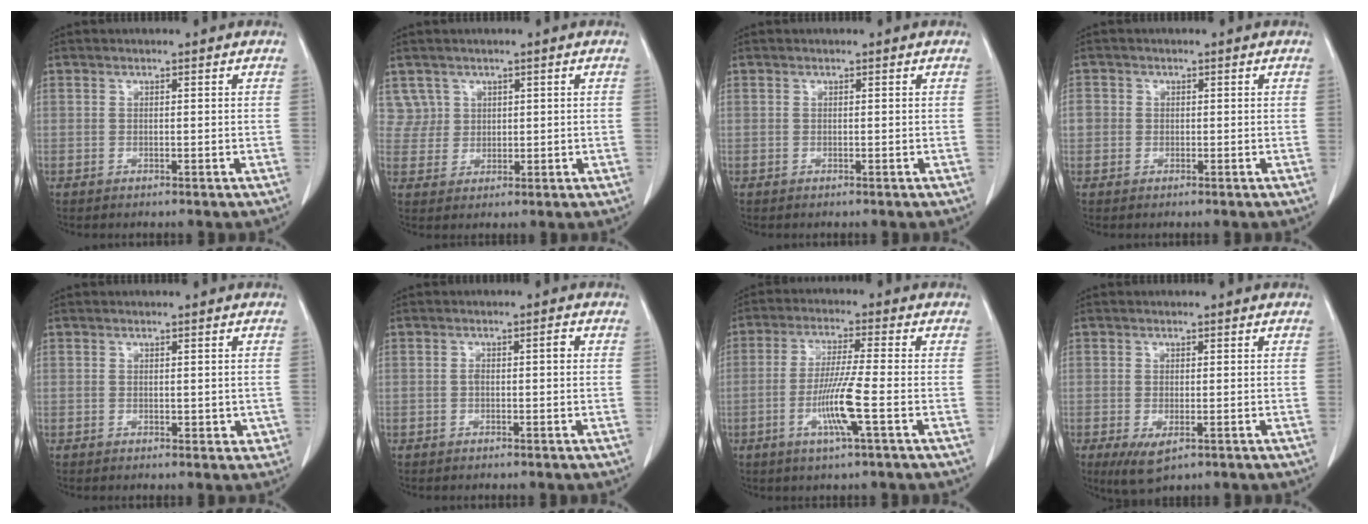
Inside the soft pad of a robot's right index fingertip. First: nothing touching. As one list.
[{"total": 3.7, "force": [2.0, 3.1, -0.5], "torque": [0.026, 0.008, 0.039]}, {"total": 0.0}, {"total": 2.5, "force": [0.0, 2.5, 0.6], "torque": [-0.008, 0.010, 0.002]}, {"total": 1.8, "force": [0.0, 1.3, 1.3], "torque": [-0.005, 0.000, 0.003]}, {"total": 1.7, "force": [0.0, 0.6, 1.6], "torque": [-0.024, 0.005, 0.001]}, {"total": 7.9, "force": [-2.5, -0.6, 7.4], "torque": [-0.143, -0.011, -0.049]}, {"total": 4.0, "force": [-1.7, 1.6, 3.3], "torque": [-0.061, -0.012, -0.017]}]